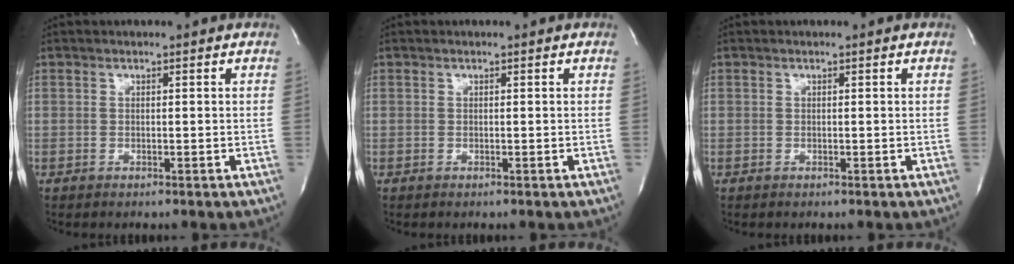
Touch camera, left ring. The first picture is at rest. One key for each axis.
{"total": 0.0}
{"total": 0.0}